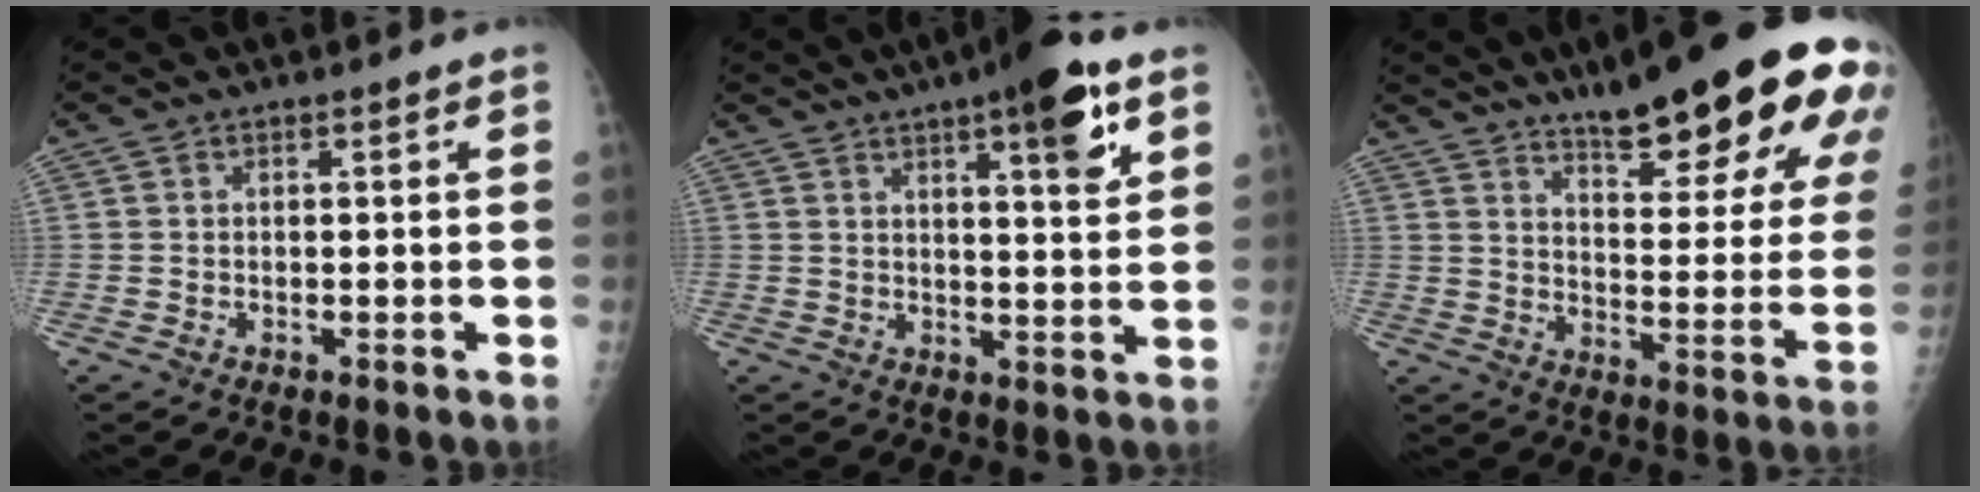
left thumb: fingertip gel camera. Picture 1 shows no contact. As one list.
[{"total": 10.9, "force": [5.8, 2.5, 8.9], "torque": [-0.112, -0.024, 0.078]}, {"total": 26.3, "force": [17.1, 5.7, 19.1], "torque": [-0.233, -0.070, 0.239]}]